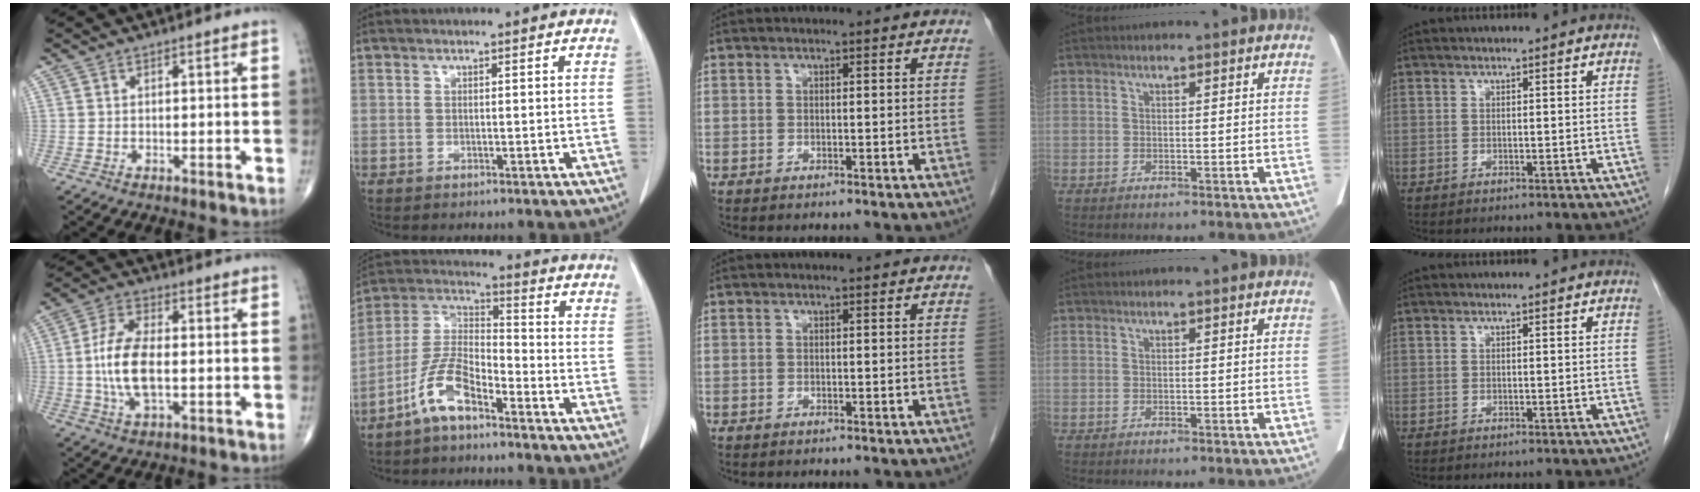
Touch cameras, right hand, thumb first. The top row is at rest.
{"thumb": {"total": 10.8, "force": [-0.7, 5.0, 9.5], "torque": [-0.195, 0.006, -0.015]}, "index": {"total": 9.1, "force": [-5.9, 2.8, 6.3], "torque": [-0.141, 0.005, -0.122]}}